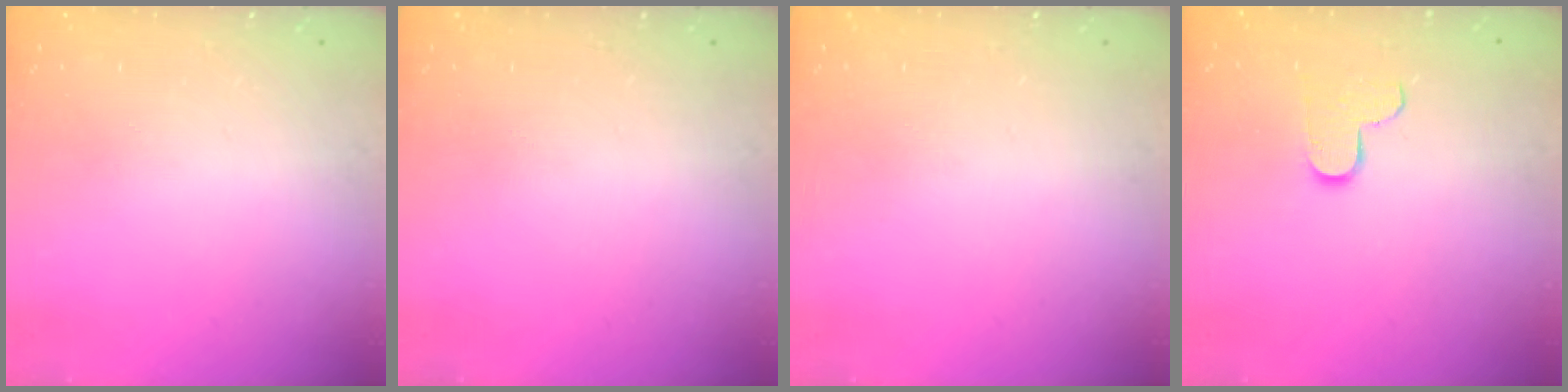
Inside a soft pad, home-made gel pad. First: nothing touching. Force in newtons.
{"total": 0.0}
{"total": 0.0}
{"total": 7.0, "press": 7.0, "slide": 0.3}